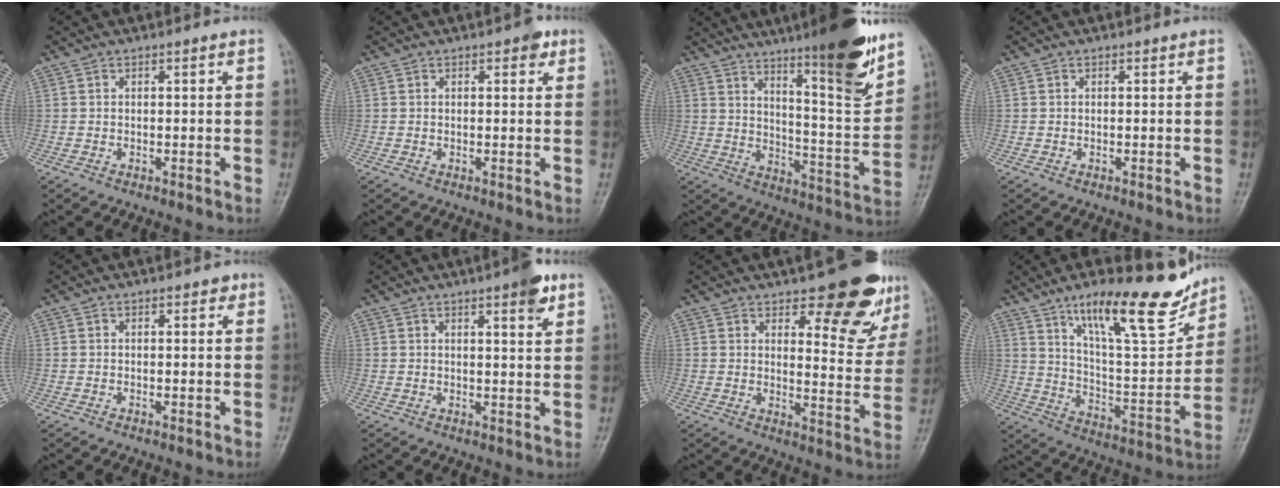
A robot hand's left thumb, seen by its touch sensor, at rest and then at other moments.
{"total": 2.5, "force": [1.2, 1.2, 1.8], "torque": [-0.013, -0.001, 0.011]}
{"total": 19.4, "force": [13.4, 2.7, 13.8], "torque": [-0.172, -0.081, 0.206]}
{"total": 0.0}
{"total": 1.1, "force": [0.5, 0.6, 0.7], "torque": [-0.001, 0.001, 0.002]}
{"total": 5.3, "force": [3.1, 1.1, 4.1], "torque": [-0.050, -0.014, 0.038]}
{"total": 14.6, "force": [9.1, 5.5, 10.0], "torque": [-0.071, -0.057, 0.122]}
{"total": 20.2, "force": [13.8, 5.4, 13.7], "torque": [-0.175, -0.077, 0.228]}